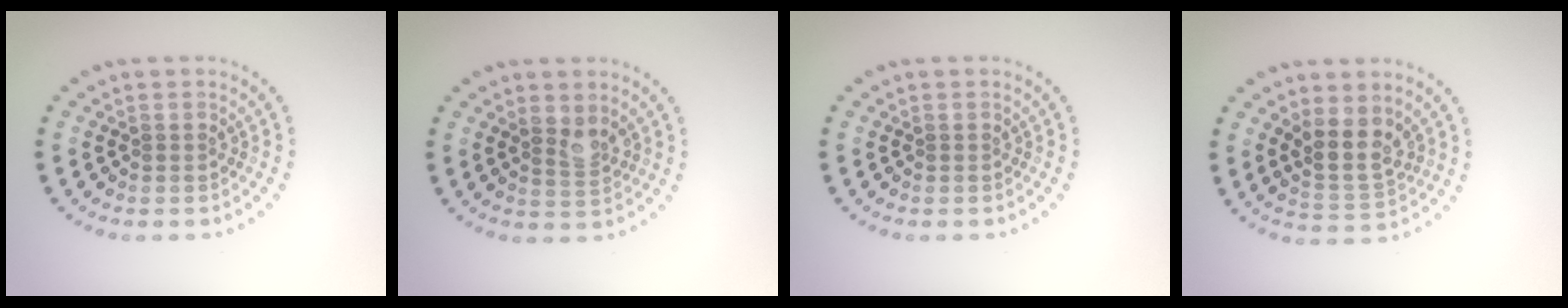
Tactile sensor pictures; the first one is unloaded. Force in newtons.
{"total": 1.8, "press": 1.7, "slide": 0.7}
{"total": 0.0}
{"total": 3.5, "press": 3.0, "slide": 1.8}